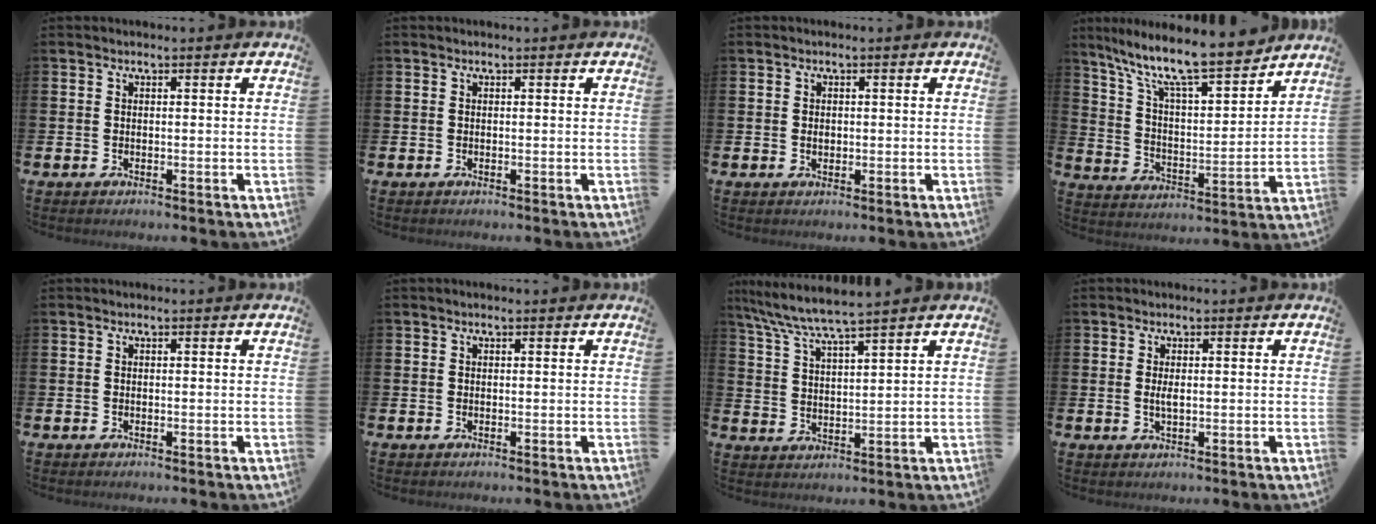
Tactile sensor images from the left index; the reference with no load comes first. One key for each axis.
{"total": 0.0}
{"total": 0.9, "fx": 0.1, "fy": 0.7, "fz": 0.5, "tx": -0.004, "ty": 0.004, "tz": -0.003}
{"total": 11.4, "fx": 9.9, "fy": 1.6, "fz": 5.4, "tx": -0.131, "ty": -0.067, "tz": 0.166}
{"total": 0.0}
{"total": 0.0}
{"total": 7.2, "fx": 6.7, "fy": 0.1, "fz": 2.5, "tx": -0.079, "ty": -0.036, "tz": 0.117}
{"total": 1.6, "fx": 0.2, "fy": 0.6, "fz": 1.4, "tx": -0.029, "ty": 0.002, "tz": 0.001}